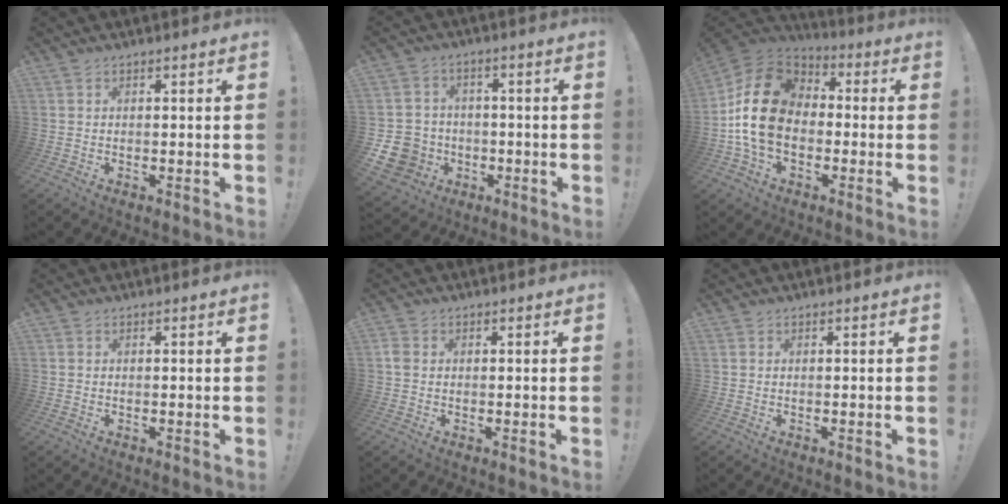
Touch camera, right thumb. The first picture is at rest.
{"total": 10.8, "force": [-3.3, 9.6, 3.7], "torque": [-0.082, 0.019, -0.055]}
{"total": 19.6, "force": [-0.2, 14.4, 13.4], "torque": [-0.249, 0.029, 0.009]}
{"total": 0.0}
{"total": 2.2, "force": [0.1, 1.7, 1.5], "torque": [-0.028, 0.006, 0.004]}
{"total": 0.0}